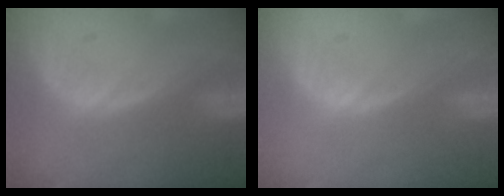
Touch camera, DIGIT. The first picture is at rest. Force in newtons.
{"total": 0.0}